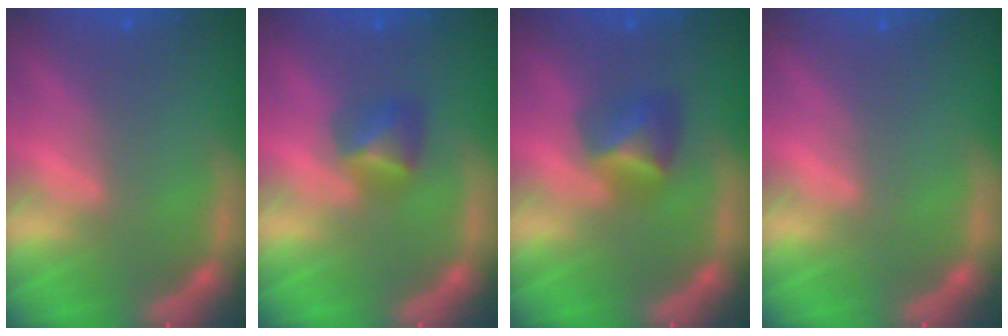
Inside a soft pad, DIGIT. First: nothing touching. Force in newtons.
{"total": 2.4}
{"total": 2.9}
{"total": 0.0}